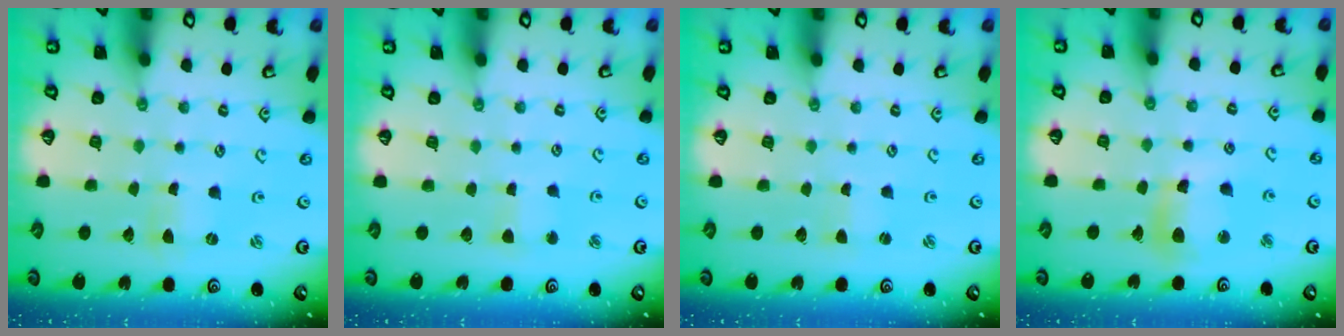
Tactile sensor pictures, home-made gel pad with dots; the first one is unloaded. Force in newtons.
{"total": 2.7, "press": 2.6, "slide": 0.3}
{"total": 0.0}
{"total": 11.6, "press": 11.5, "slide": 1.4}